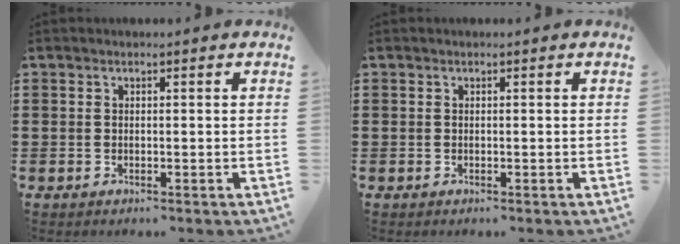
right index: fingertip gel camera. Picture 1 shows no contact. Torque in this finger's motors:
{"motor_torque": [0.00, 0.00, 0.00, 0.00]}